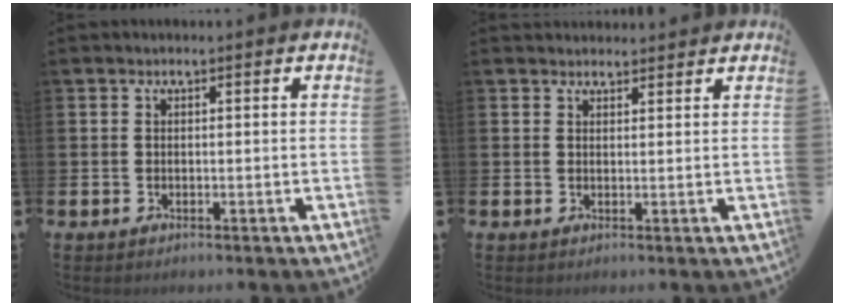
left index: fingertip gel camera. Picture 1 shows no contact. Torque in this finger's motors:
{"motor_torque": [0.95, -1.19, 0.03, 0.01]}